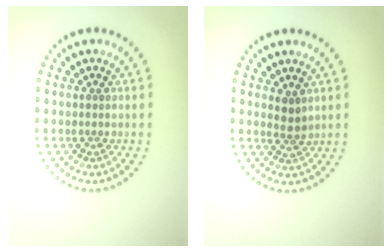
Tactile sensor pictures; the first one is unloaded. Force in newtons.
{"total": 1.5, "press": 1.2, "slide": 0.9}